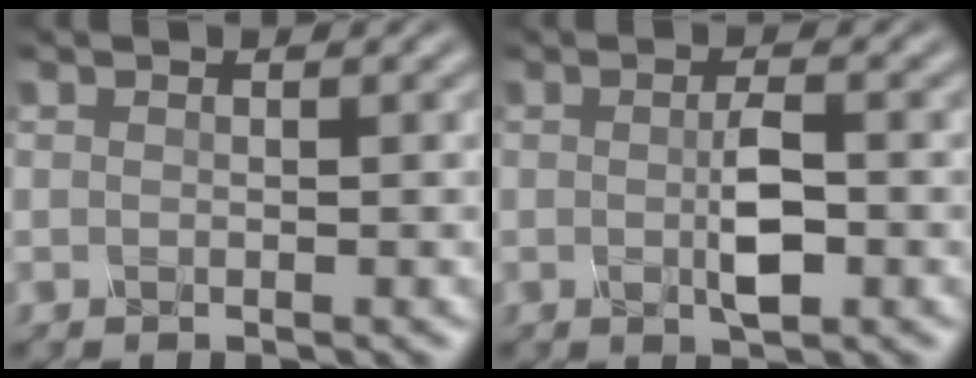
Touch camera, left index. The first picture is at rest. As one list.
[{"total": 2.3, "force": [-0.3, 0.3, 2.2], "torque": [-0.055, -0.002, 0.001]}]